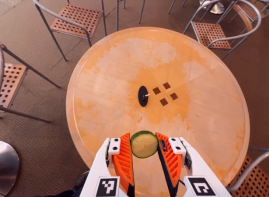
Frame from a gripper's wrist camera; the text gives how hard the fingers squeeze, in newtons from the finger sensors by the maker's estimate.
{"total": 7.9, "left": 7.6, "right": 8.3}